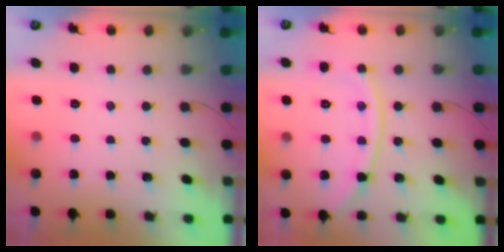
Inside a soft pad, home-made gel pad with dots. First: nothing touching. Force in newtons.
{"total": 11.8, "press": 11.7, "slide": 1.6}